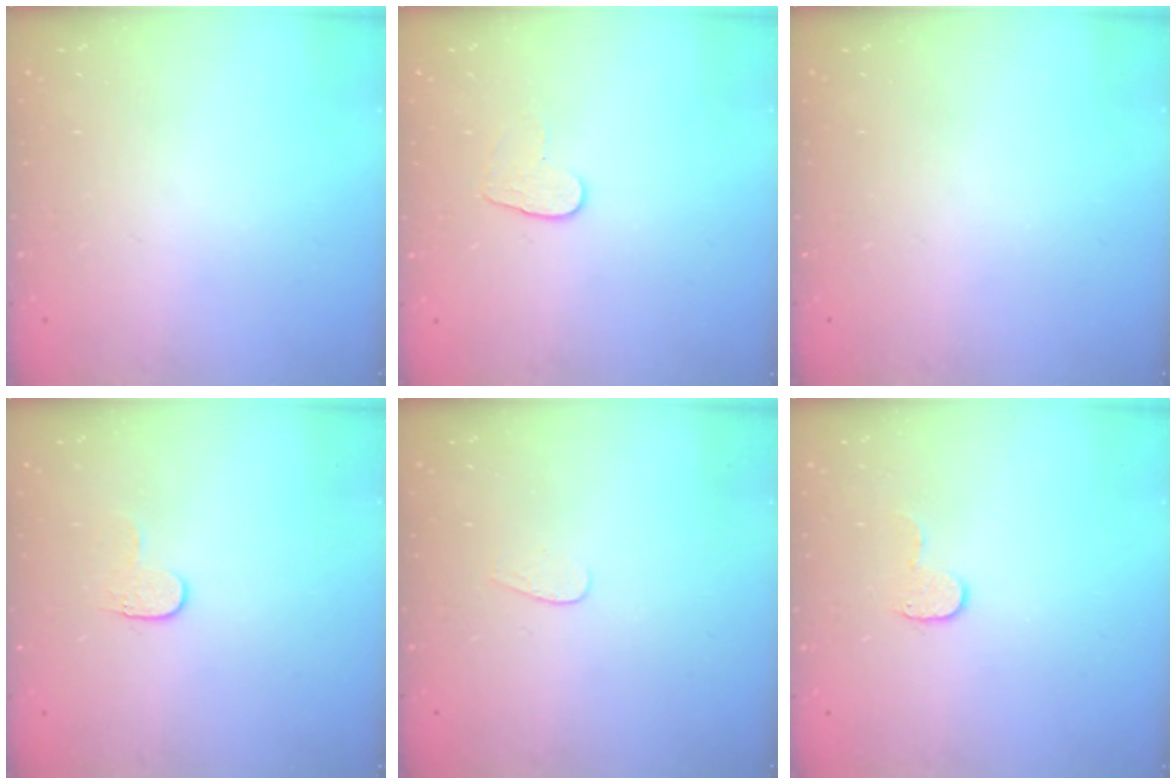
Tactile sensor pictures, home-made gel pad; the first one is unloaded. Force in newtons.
{"total": 5.3, "press": 5.3, "slide": 0.5}
{"total": 0.0}
{"total": 4.1, "press": 4.1, "slide": 0.4}
{"total": 3.5, "press": 3.5, "slide": 0.3}
{"total": 4.6, "press": 4.6, "slide": 0.4}